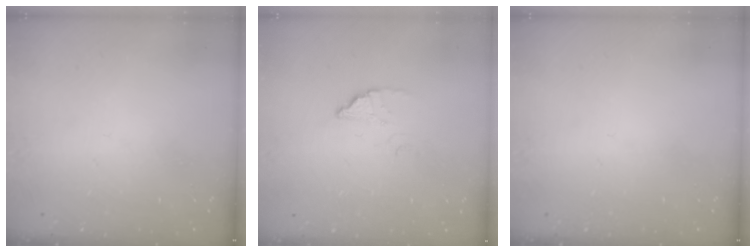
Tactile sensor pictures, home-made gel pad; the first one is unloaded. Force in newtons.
{"total": 3.0, "press": 3.0, "slide": 0.2}
{"total": 0.0}